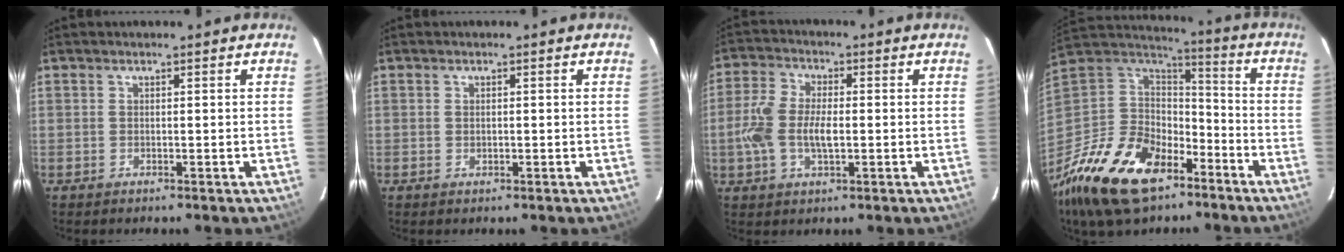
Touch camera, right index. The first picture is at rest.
{"total": 0.6, "force": [0.0, 0.4, 0.4], "torque": [-0.008, 0.002, 0.000]}
{"total": 8.8, "force": [-1.1, 4.4, 7.5], "torque": [-0.161, 0.005, -0.024]}
{"total": 22.4, "force": [-13.4, 13.1, 12.2], "torque": [-0.283, -0.003, -0.229]}